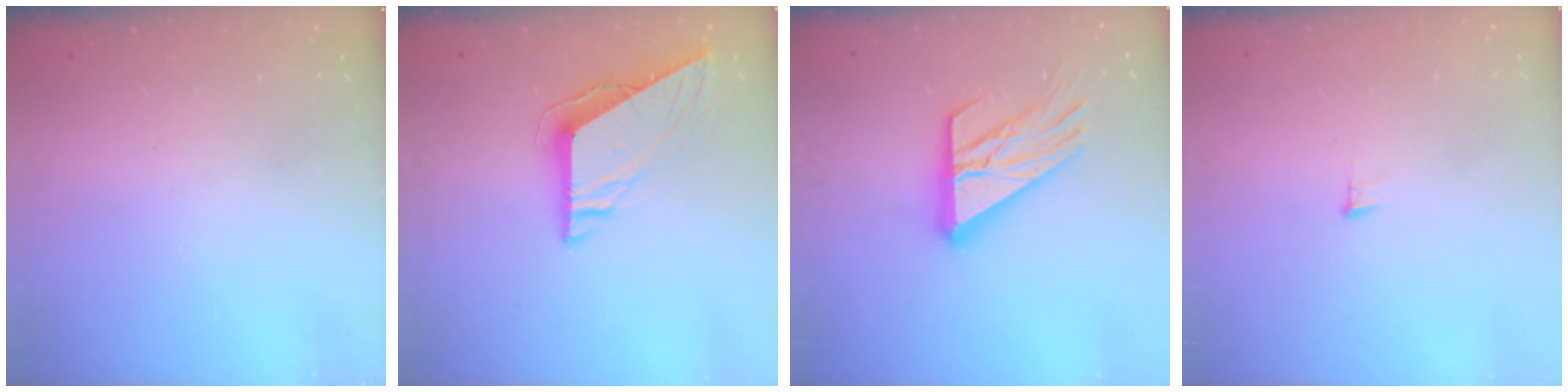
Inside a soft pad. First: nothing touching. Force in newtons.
{"total": 8.5, "press": 8.5, "slide": 0.3}
{"total": 17.2, "press": 17.1, "slide": 1.8}
{"total": 5.2, "press": 5.0, "slide": 1.3}